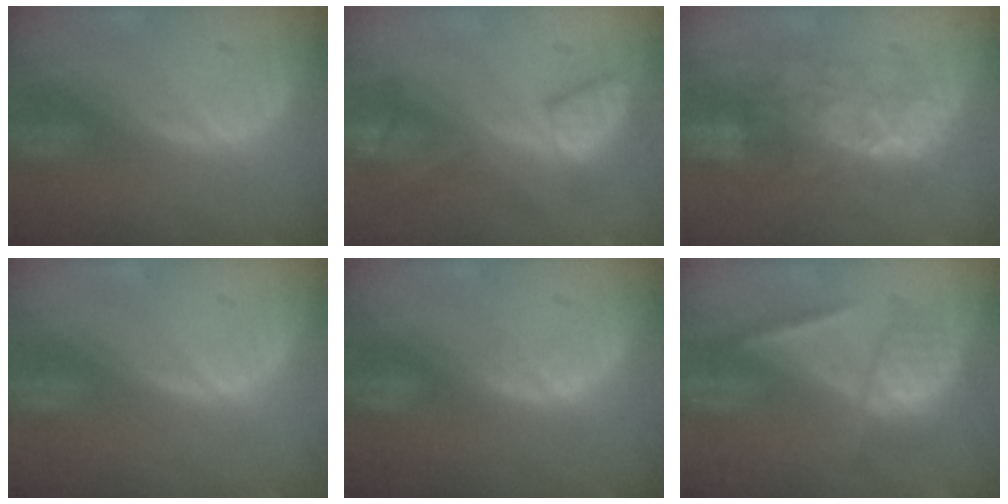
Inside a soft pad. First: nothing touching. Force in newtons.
{"total": 7.6, "press": 7.2, "slide": 2.5}
{"total": 9.9, "press": 8.5, "slide": 5.1}
{"total": 0.0}
{"total": 1.0, "press": 1.0, "slide": 0.2}
{"total": 6.9, "press": 5.9, "slide": 3.6}